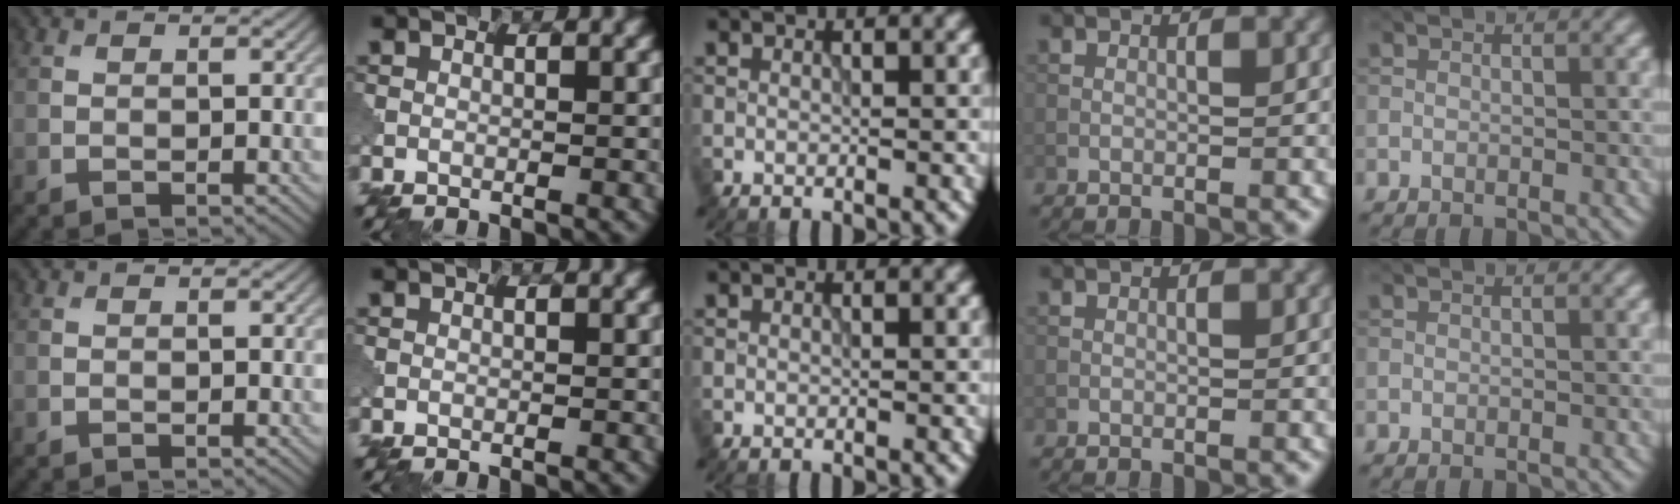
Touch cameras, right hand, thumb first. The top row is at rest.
{}